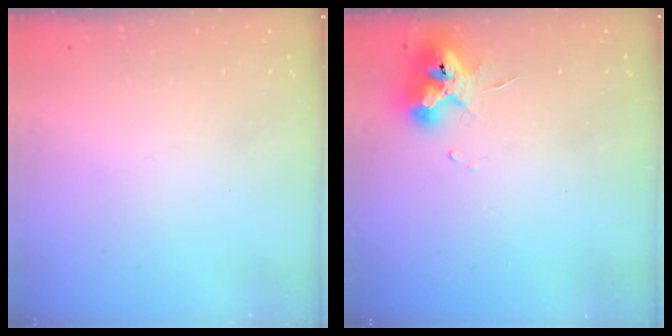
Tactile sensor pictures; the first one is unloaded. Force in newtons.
{"total": 11.3, "press": 11.3, "slide": 1.0}